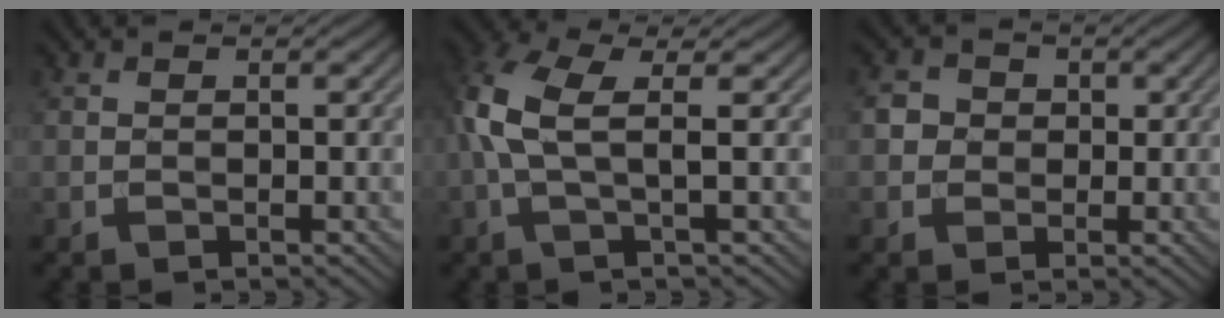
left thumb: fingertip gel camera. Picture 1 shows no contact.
{"total": 6.0, "force": [0.6, 1.7, 5.7], "torque": [-0.133, 0.016, 0.004]}
{"total": 3.3, "force": [0.5, 3.1, 0.9], "torque": [-0.016, 0.001, -0.003]}